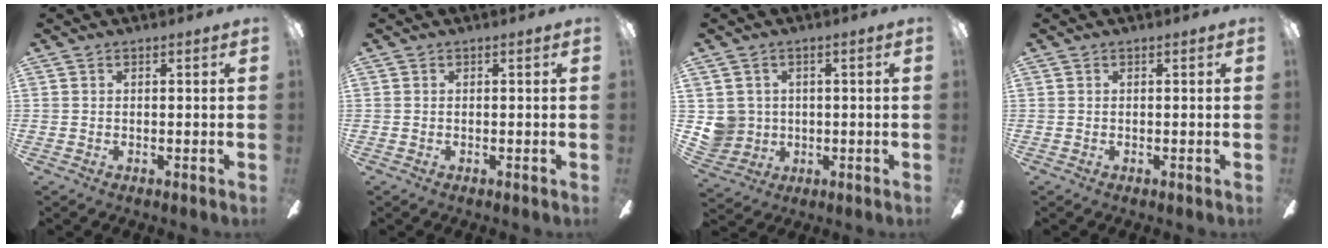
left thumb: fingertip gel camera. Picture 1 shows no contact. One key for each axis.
{"total": 0.0}
{"total": 5.8, "fx": 0.9, "fy": 5.6, "fz": 0.7, "tx": -0.022, "ty": 0.002, "tz": 0.022}
{"total": 0.0}